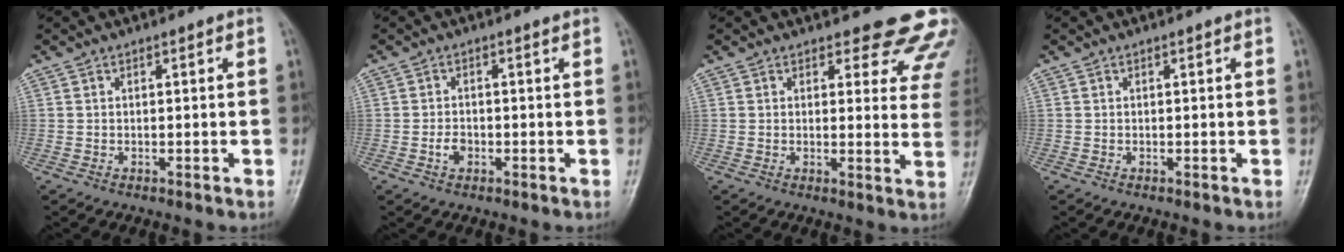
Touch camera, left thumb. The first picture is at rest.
{"total": 2.0, "force": [-0.7, 1.3, 1.3], "torque": [-0.016, 0.006, -0.010]}
{"total": 12.8, "force": [11.3, 4.6, 4.0], "torque": [0.010, -0.078, 0.099]}
{"total": 0.0}